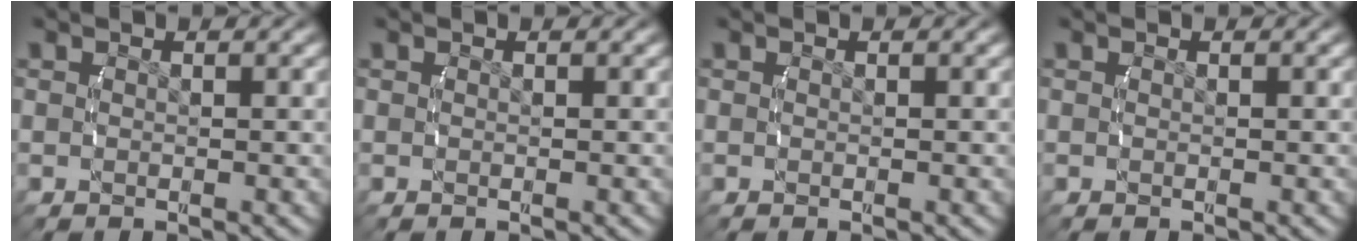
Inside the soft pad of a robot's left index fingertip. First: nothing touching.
{"total": 0.0}
{"total": 0.0}
{"total": 0.0}